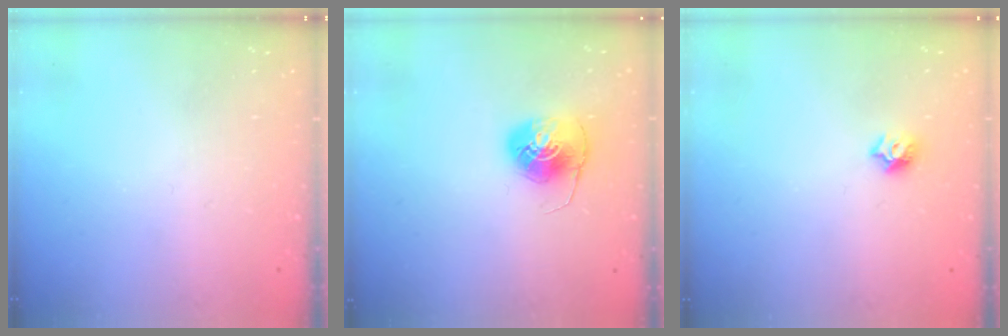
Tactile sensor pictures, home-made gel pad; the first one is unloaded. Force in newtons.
{"total": 7.9, "press": 7.9, "slide": 0.3}
{"total": 6.9, "press": 6.8, "slide": 0.9}